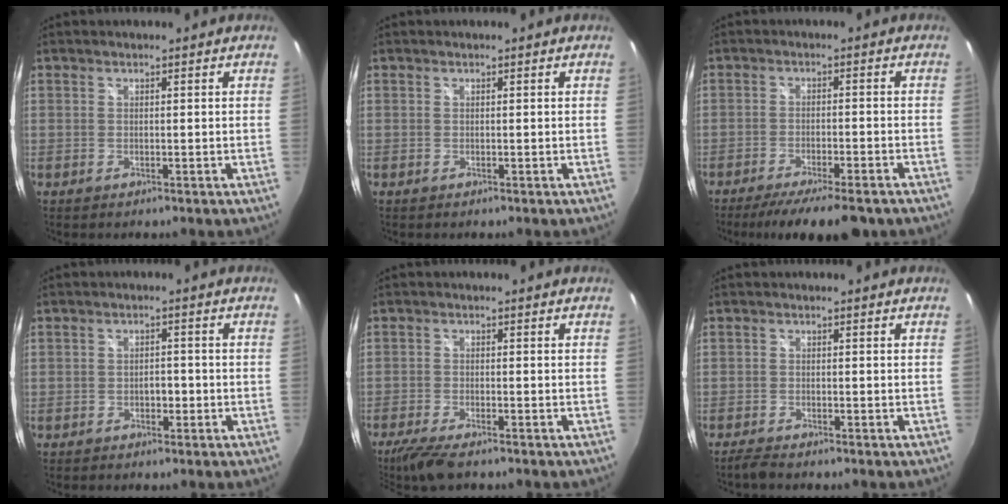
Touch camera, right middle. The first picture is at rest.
{"total": 0.0}
{"total": 12.0, "force": [-9.7, 2.4, 6.6], "torque": [-0.128, -0.027, -0.144]}
{"total": 1.4, "force": [-0.4, 1.3, 0.5], "torque": [-0.009, 0.008, -0.005]}
{"total": 7.1, "force": [-5.7, 1.2, 4.1], "torque": [-0.100, -0.024, -0.103]}
{"total": 2.2, "force": [-2.0, 0.1, 0.9], "torque": [-0.026, -0.005, -0.037]}